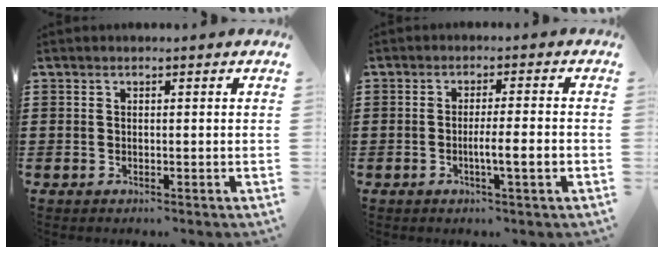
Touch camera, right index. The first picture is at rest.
{"total": 4.1, "force": [-1.2, 0.0, 3.9], "torque": [-0.067, -0.007, -0.022]}